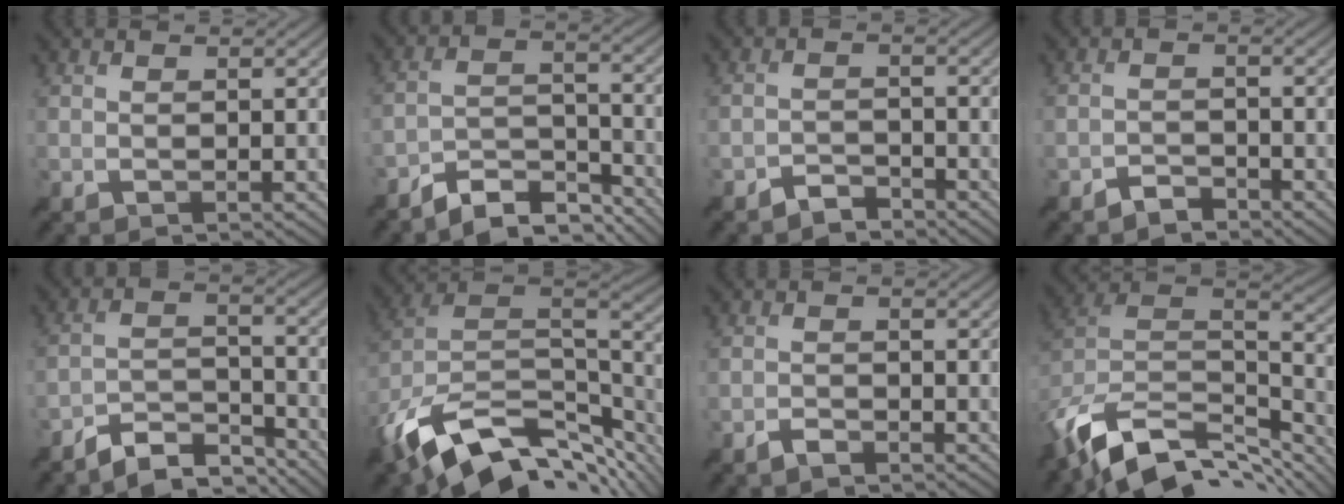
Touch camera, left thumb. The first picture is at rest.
{"total": 7.8, "force": [-7.0, 2.2, 2.7], "torque": [-0.044, 0.002, -0.132]}
{"total": 2.6, "force": [-2.4, 0.8, 0.5], "torque": [-0.001, 0.003, -0.052]}
{"total": 2.2, "force": [-2.0, 0.7, 0.4], "torque": [0.000, 0.003, -0.043]}
{"total": 7.0, "force": [-6.4, 1.8, 2.2], "torque": [-0.037, -0.002, -0.120]}
{"total": 15.7, "force": [-7.3, 8.3, 11.1], "torque": [-0.244, -0.025, -0.116]}
{"total": 1.5, "force": [-1.4, 0.3, 0.4], "torque": [-0.005, 0.000, -0.030]}
{"total": 13.8, "force": [-8.4, 7.3, 8.2], "torque": [-0.197, -0.026, -0.130]}